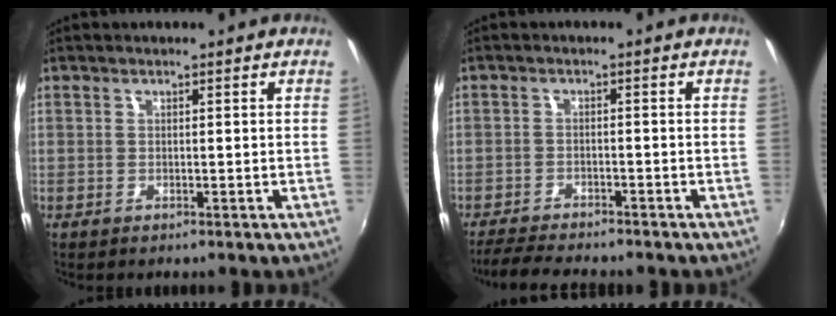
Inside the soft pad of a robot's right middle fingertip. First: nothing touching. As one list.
[{"total": 7.3, "force": [-6.7, 0.9, 2.8], "torque": [-0.078, -0.019, -0.110]}]